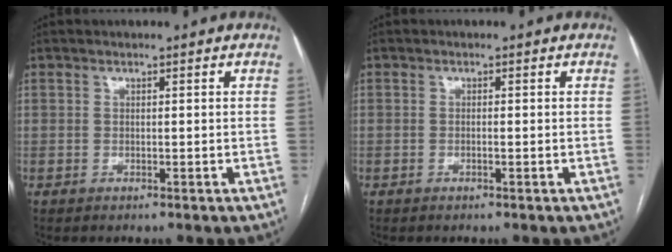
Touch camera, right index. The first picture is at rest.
{"total": 0.5, "force": [-0.1, 0.1, 0.5], "torque": [-0.009, 0.000, -0.002]}